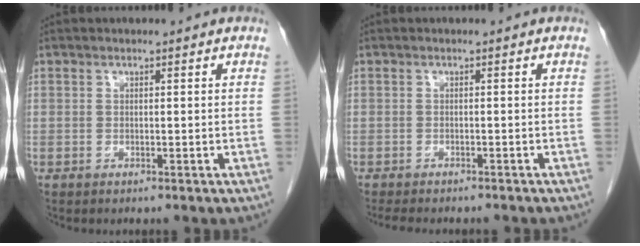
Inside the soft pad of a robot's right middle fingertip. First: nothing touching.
{"total": 8.1, "force": [-7.0, 1.8, 3.6], "torque": [-0.048, -0.006, -0.091]}